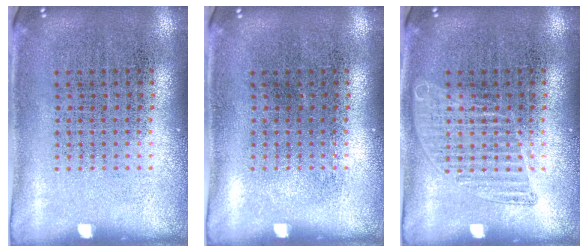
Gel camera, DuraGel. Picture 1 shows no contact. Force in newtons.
{"total": 0.0}
{"total": 1.4, "press": 1.4, "slide": 0.1}